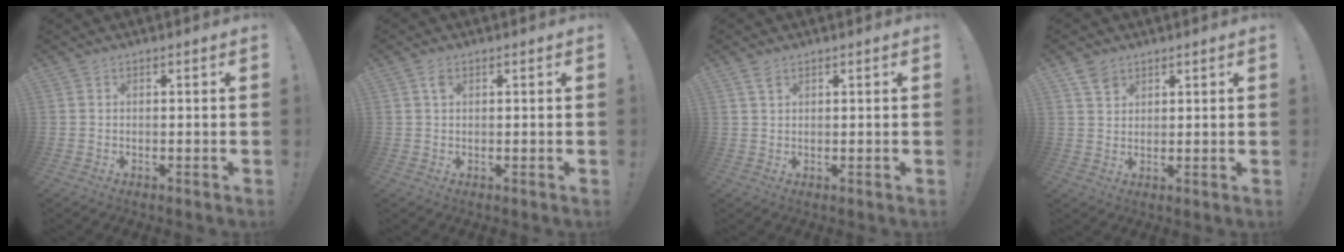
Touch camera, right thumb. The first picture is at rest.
{"total": 2.0, "force": [0.9, 1.1, 1.5], "torque": [-0.019, -0.002, 0.012]}
{"total": 2.5, "force": [1.6, 1.2, 1.5], "torque": [-0.019, -0.005, 0.027]}
{"total": 4.0, "force": [2.9, 2.4, 1.5], "torque": [-0.022, -0.011, 0.054]}